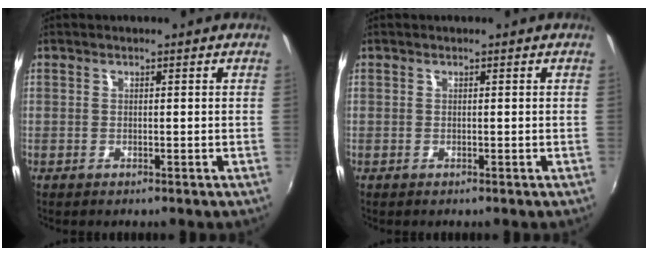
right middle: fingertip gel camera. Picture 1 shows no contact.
{"total": 0.0}